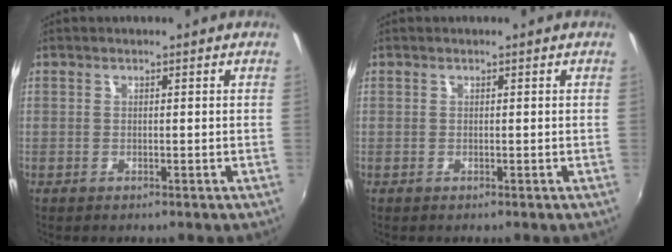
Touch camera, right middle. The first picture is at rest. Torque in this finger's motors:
{"motor_torque": [0.24, -0.37, 0.05, 0.00]}